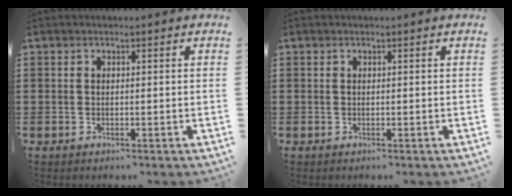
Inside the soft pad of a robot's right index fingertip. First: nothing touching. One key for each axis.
{"total": 0.0}